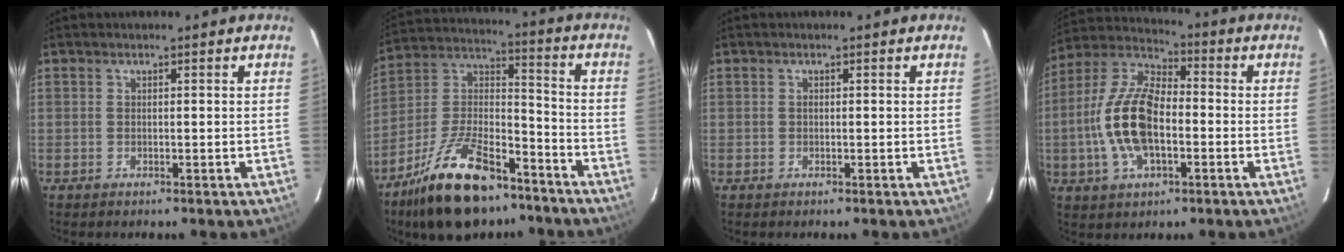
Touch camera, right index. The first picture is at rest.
{"total": 20.4, "force": [-13.5, 8.7, 12.6], "torque": [-0.247, 0.011, -0.230]}
{"total": 0.0}
{"total": 15.0, "force": [-2.8, 7.0, 13.0], "torque": [-0.273, 0.008, -0.058]}